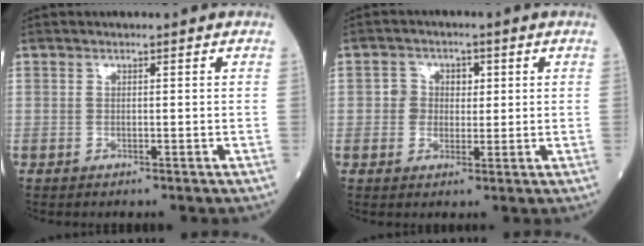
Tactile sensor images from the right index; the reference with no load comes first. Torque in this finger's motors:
{"motor_torque": [0.04, 0.03, 0.03, 0.02]}